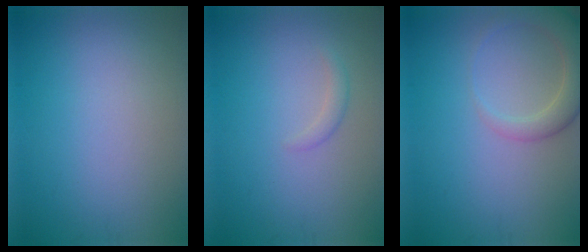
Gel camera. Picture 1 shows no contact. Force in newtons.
{"total": 1.0, "press": 1.0, "slide": 0.1}
{"total": 3.8, "press": 3.8, "slide": 0.4}